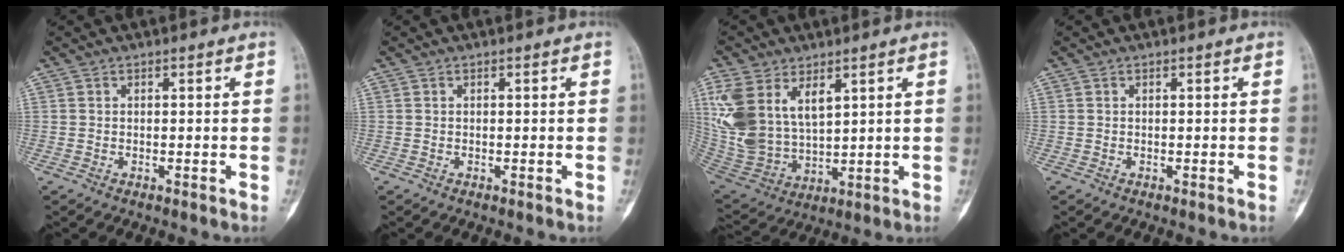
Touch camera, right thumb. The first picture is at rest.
{"total": 0.0}
{"total": 16.0, "force": [6.5, 9.7, 11.0], "torque": [-0.223, -0.019, 0.149]}
{"total": 0.0}